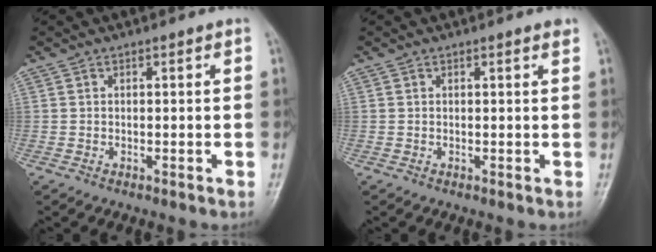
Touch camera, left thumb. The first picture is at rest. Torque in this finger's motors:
{"motor_torque": [0.18, -0.06, 0.27, 0.23, 0.00]}